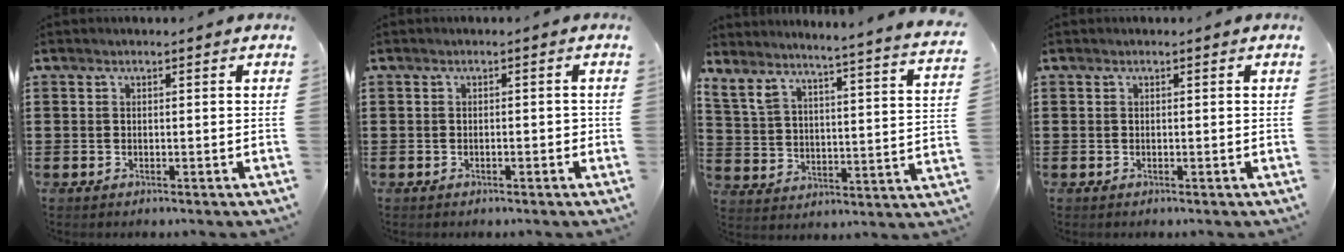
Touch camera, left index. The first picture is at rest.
{"total": 1.0, "force": [-0.6, 0.3, 0.7], "torque": [-0.016, -0.002, -0.011]}
{"total": 4.7, "force": [4.3, 0.3, 1.9], "torque": [-0.059, -0.040, 0.068]}
{"total": 0.0}